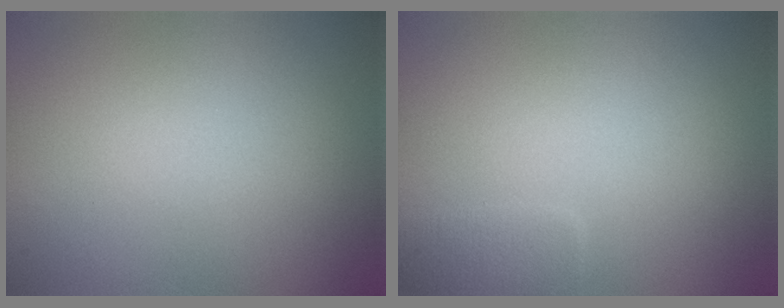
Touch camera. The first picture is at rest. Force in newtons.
{"total": 1.5, "press": 1.5, "slide": 0.1}